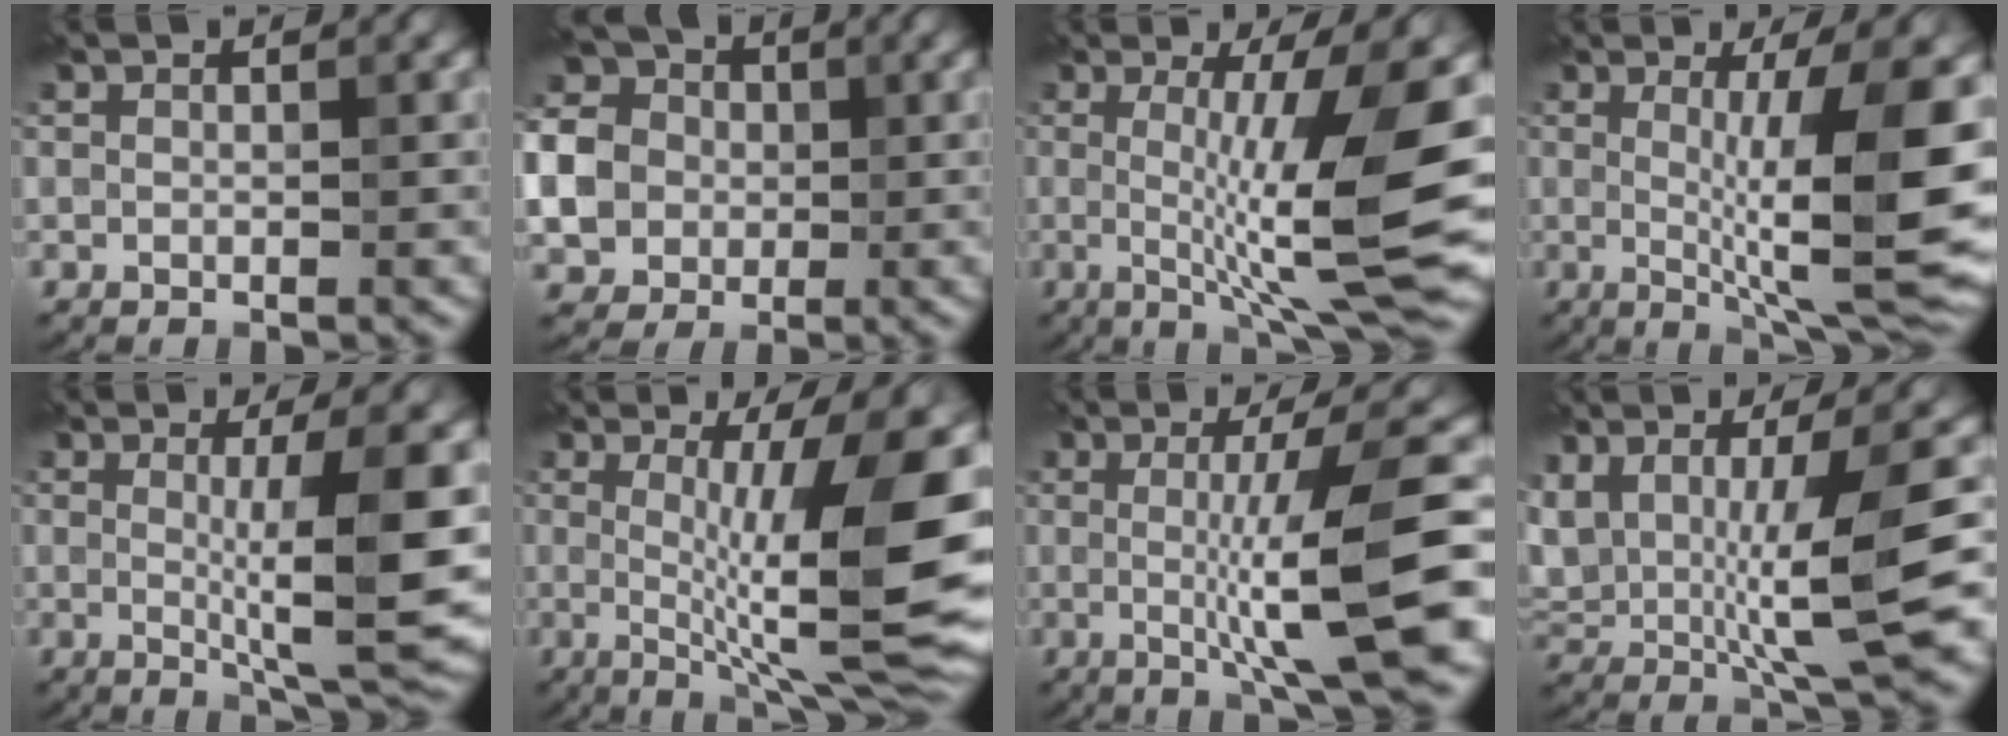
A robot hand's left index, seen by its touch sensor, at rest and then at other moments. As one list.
[{"total": 8.8, "force": [-0.6, 7.7, 4.2], "torque": [-0.111, 0.005, -0.034]}, {"total": 10.9, "force": [-0.3, 1.7, 10.8], "torque": [-0.149, -0.010, -0.003]}, {"total": 11.6, "force": [0.3, 2.4, 11.4], "torque": [-0.155, -0.011, 0.011]}, {"total": 8.8, "force": [0.2, 1.6, 8.6], "torque": [-0.121, -0.016, 0.009]}, {"total": 12.8, "force": [0.1, 2.7, 12.5], "torque": [-0.173, -0.007, 0.003]}, {"total": 9.1, "force": [-0.5, 1.6, 9.0], "torque": [-0.124, -0.013, -0.003]}, {"total": 9.7, "force": [0.2, 2.7, 9.3], "torque": [-0.169, -0.010, 0.012]}]